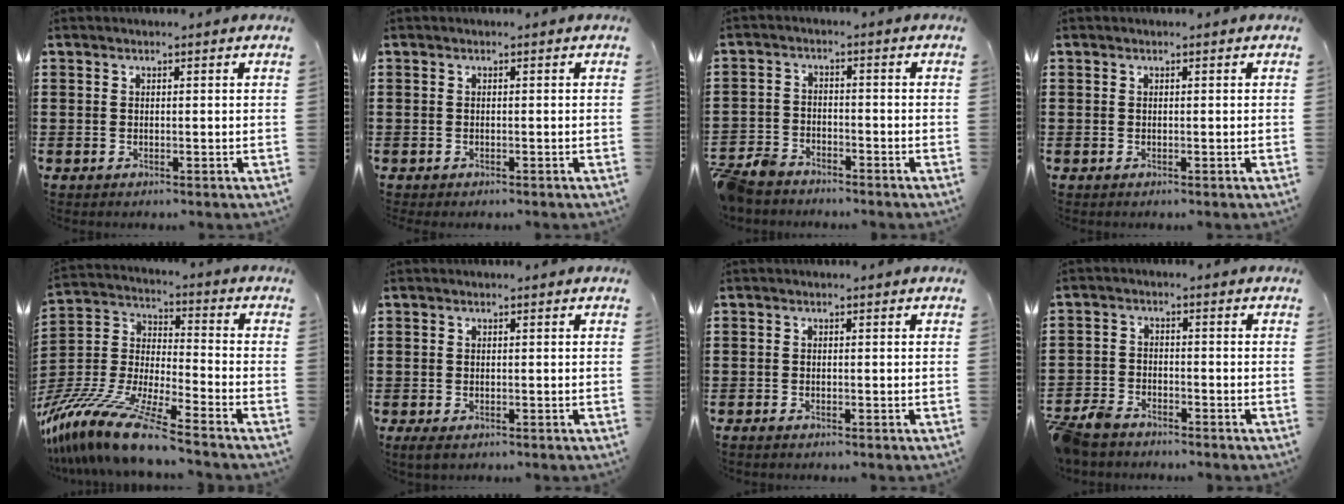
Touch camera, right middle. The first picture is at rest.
{"total": 0.0}
{"total": 4.4, "force": [-4.2, 1.2, 0.6], "torque": [-0.041, -0.006, -0.094]}
{"total": 0.0}
{"total": 13.8, "force": [-11.9, 0.7, 6.9], "torque": [-0.155, 0.009, -0.236]}
{"total": 0.7, "force": [-0.5, 0.3, 0.5], "torque": [-0.011, -0.002, -0.009]}
{"total": 0.7, "force": [-0.6, 0.1, 0.2], "torque": [-0.007, -0.004, -0.011]}
{"total": 4.2, "force": [-4.0, 1.1, 0.8], "torque": [-0.045, -0.005, -0.091]}